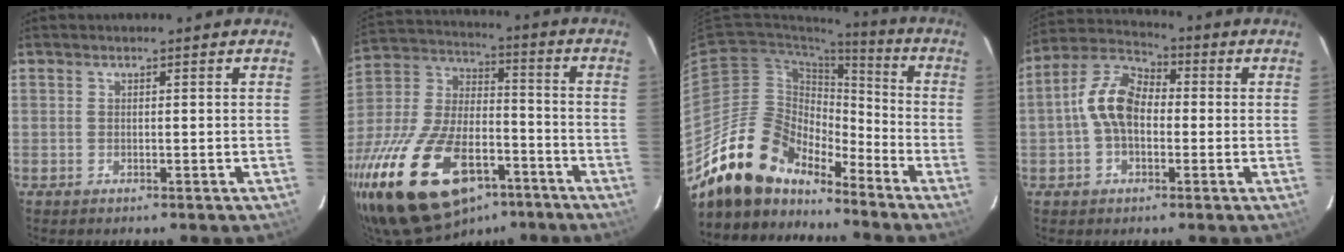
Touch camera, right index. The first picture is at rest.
{"total": 28.3, "force": [-15.9, 14.5, 18.5], "torque": [-0.377, -0.015, -0.257]}
{"total": 17.1, "force": [-14.1, 8.1, 5.2], "torque": [-0.110, 0.025, -0.252]}
{"total": 10.0, "force": [-0.7, 6.3, 7.8], "torque": [-0.163, 0.026, -0.020]}